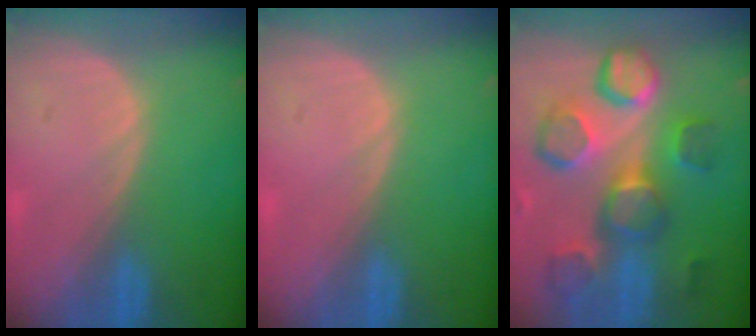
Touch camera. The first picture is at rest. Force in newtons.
{"total": 0.0}
{"total": 11.4, "press": 10.8, "slide": 3.6}